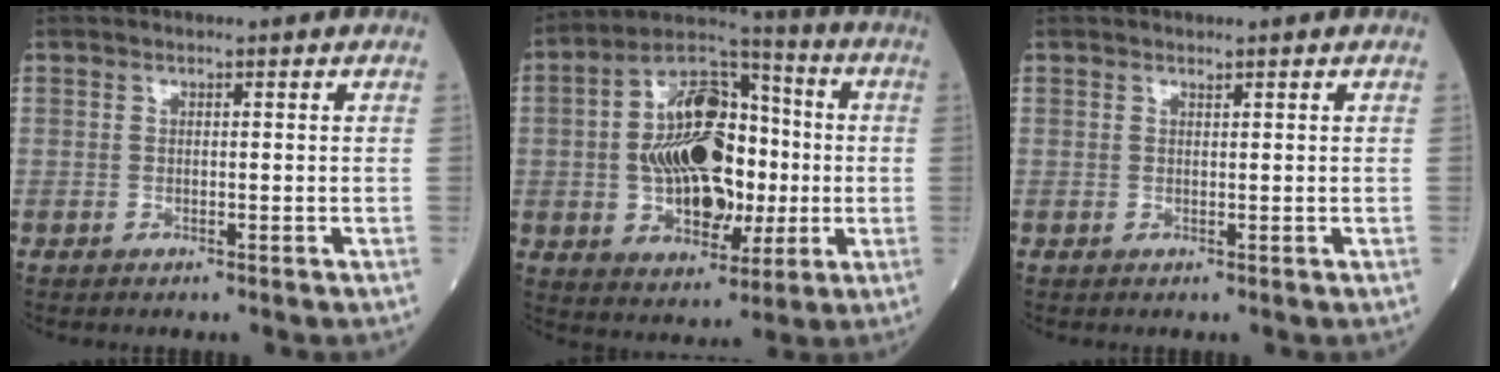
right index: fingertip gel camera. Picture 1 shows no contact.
{"total": 18.4, "force": [-0.1, 10.1, 15.3], "torque": [-0.283, 0.029, 0.001]}
{"total": 0.0}